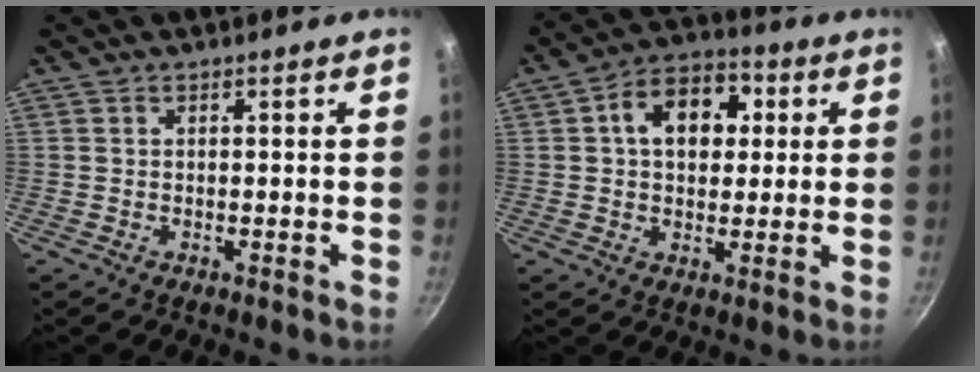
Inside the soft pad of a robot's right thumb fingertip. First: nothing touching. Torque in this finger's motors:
{"motor_torque": [-0.27, 0.62, 0.98, 0.26, 0.06]}